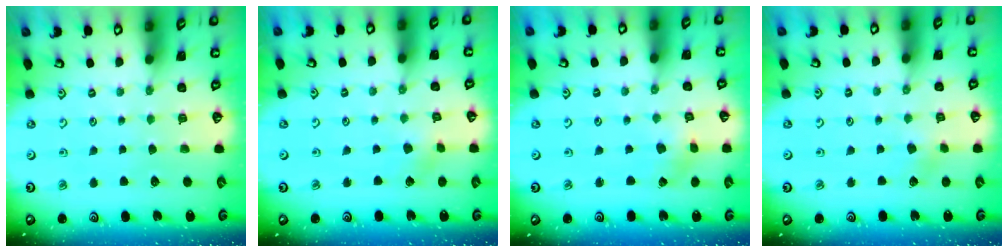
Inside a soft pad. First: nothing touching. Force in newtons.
{"total": 2.6, "press": 2.4, "slide": 0.9}
{"total": 1.4, "press": 1.4, "slide": 0.2}
{"total": 2.0, "press": 1.9, "slide": 0.3}